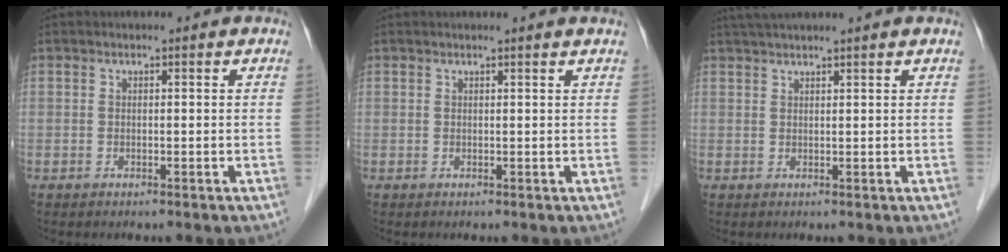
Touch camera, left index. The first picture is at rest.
{"total": 1.3, "force": [1.2, -0.3, 0.4], "torque": [-0.018, -0.001, 0.019]}
{"total": 5.9, "force": [5.0, -0.8, 2.9], "torque": [-0.042, 0.038, 0.080]}